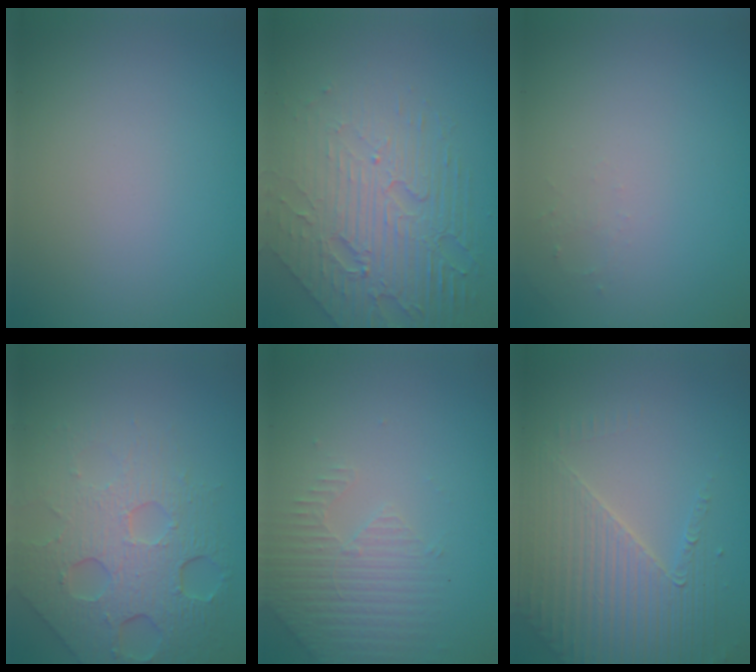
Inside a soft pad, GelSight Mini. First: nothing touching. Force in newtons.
{"total": 7.7, "press": 5.3, "slide": 5.5}
{"total": 0.8, "press": 0.8, "slide": 0.3}
{"total": 7.9, "press": 5.3, "slide": 5.8}
{"total": 3.5, "press": 3.4, "slide": 0.9}
{"total": 4.3, "press": 4.0, "slide": 1.6}